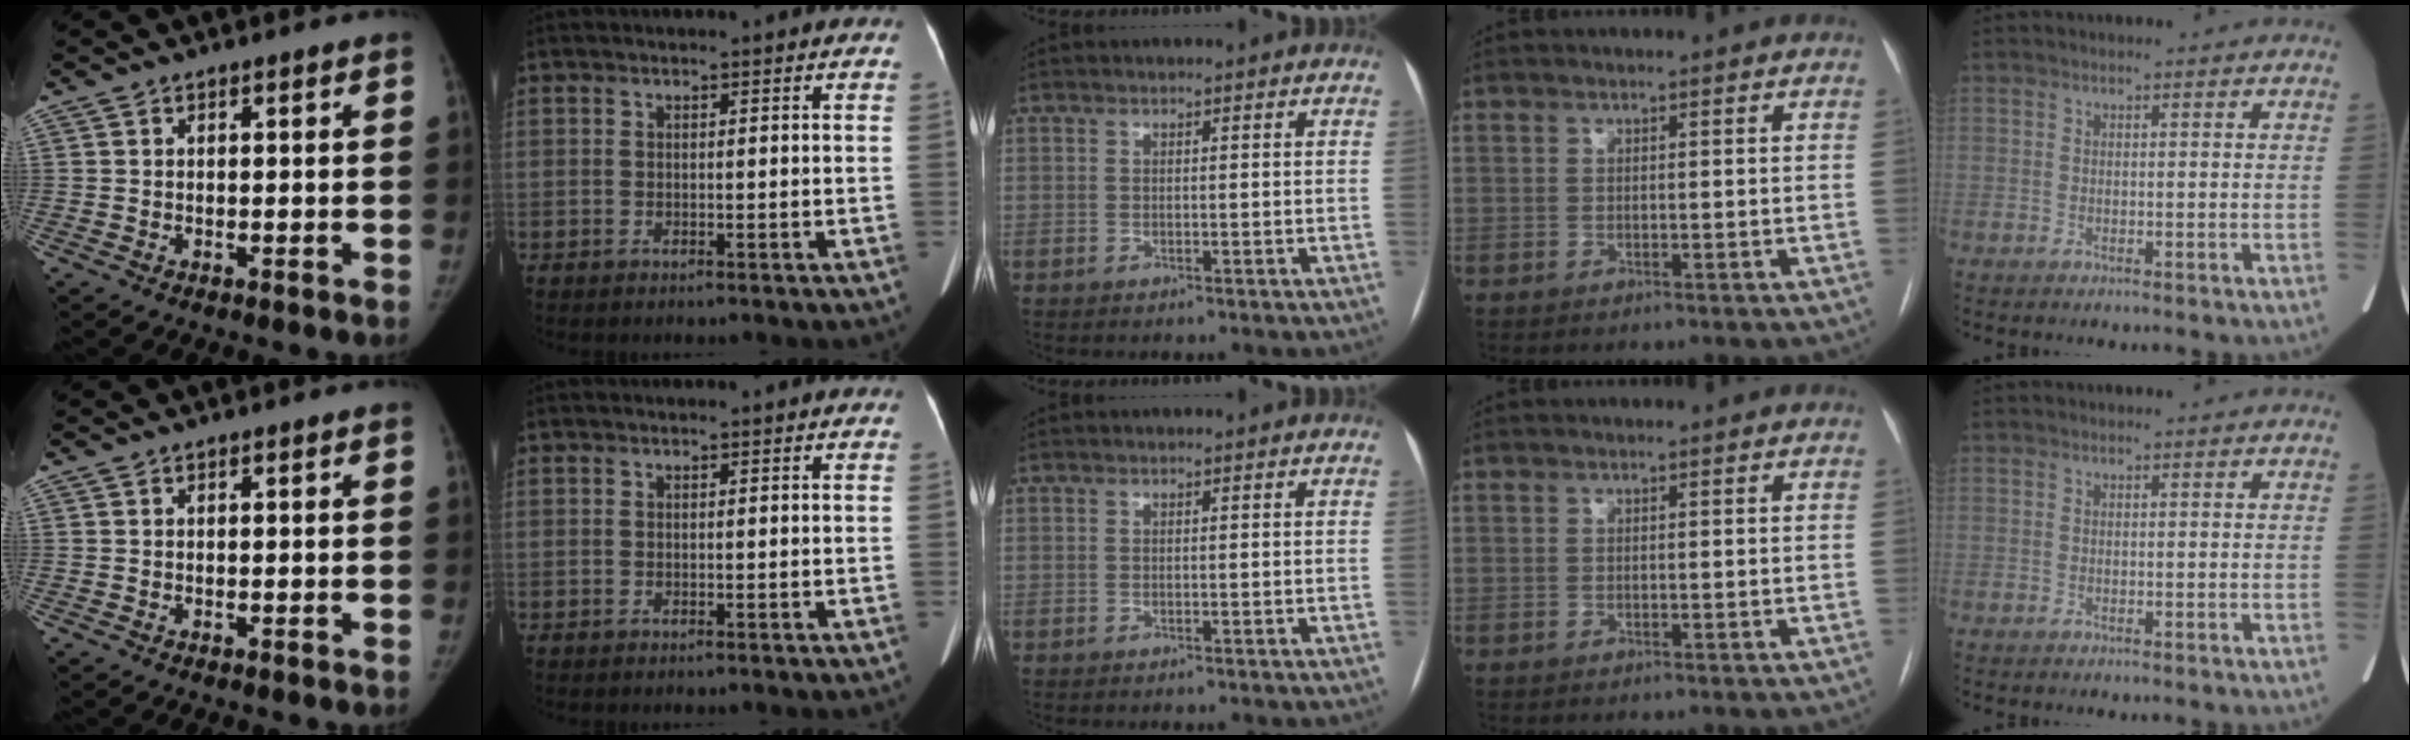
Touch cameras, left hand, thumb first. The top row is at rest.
{}